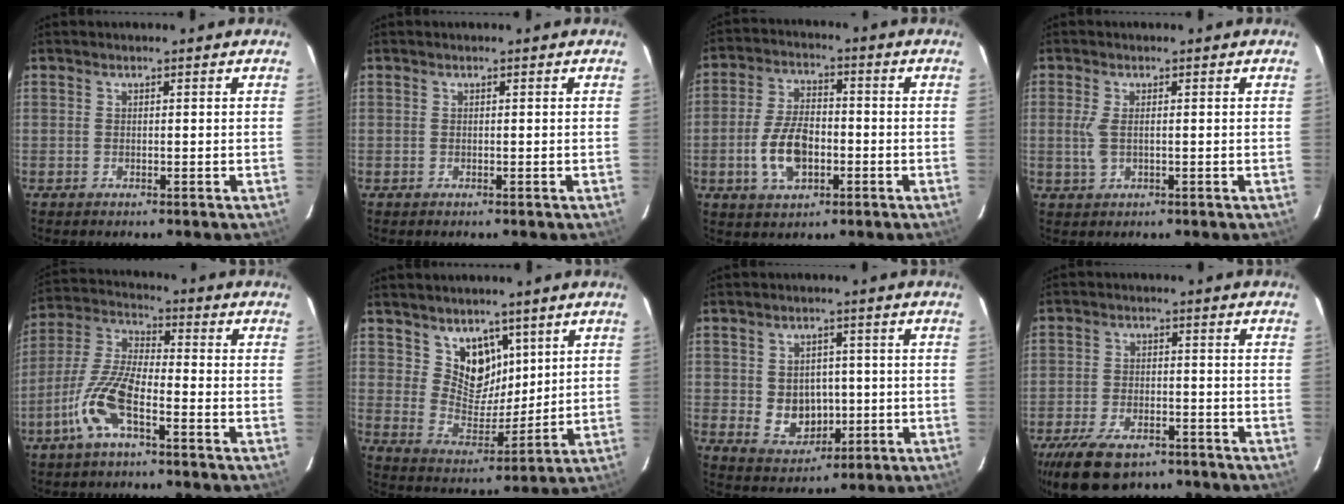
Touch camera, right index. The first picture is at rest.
{"total": 0.0}
{"total": 10.1, "force": [-2.8, 5.6, 7.9], "torque": [-0.162, 0.006, -0.045]}
{"total": 3.3, "force": [-0.1, 1.4, 3.0], "torque": [-0.064, -0.003, -0.001]}
{"total": 11.2, "force": [-5.6, 3.0, 9.2], "torque": [-0.206, 0.001, -0.116]}
{"total": 9.0, "force": [5.3, 6.4, 3.4], "torque": [-0.048, -0.012, 0.107]}
{"total": 7.5, "force": [-0.7, 6.4, 3.9], "torque": [-0.081, 0.000, 0.011]}
{"total": 13.7, "force": [-9.7, 6.7, 7.0], "torque": [-0.163, -0.018, -0.158]}